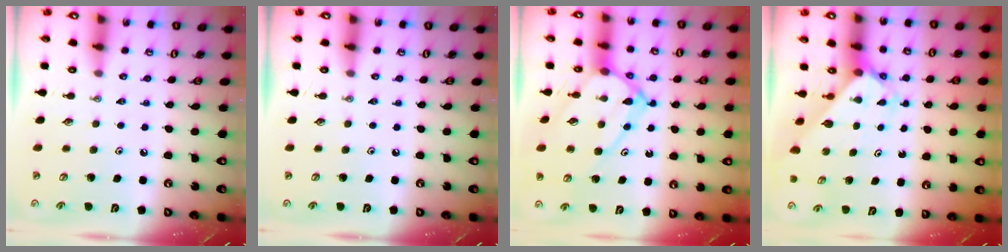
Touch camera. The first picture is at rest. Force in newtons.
{"total": 0.0}
{"total": 11.8, "press": 11.7, "slide": 1.1}
{"total": 2.0, "press": 2.0, "slide": 0.1}